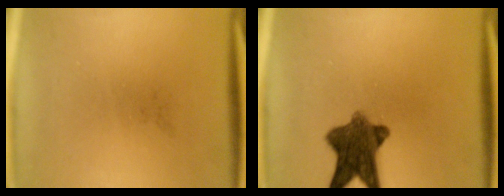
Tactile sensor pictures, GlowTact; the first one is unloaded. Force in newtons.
{"total": 9.4}